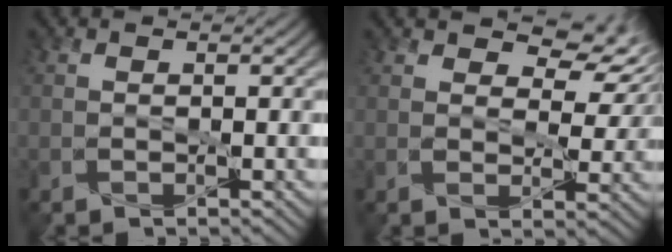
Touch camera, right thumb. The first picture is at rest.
{"total": 6.5, "force": [3.4, 3.6, 4.2], "torque": [-0.071, 0.001, 0.056]}